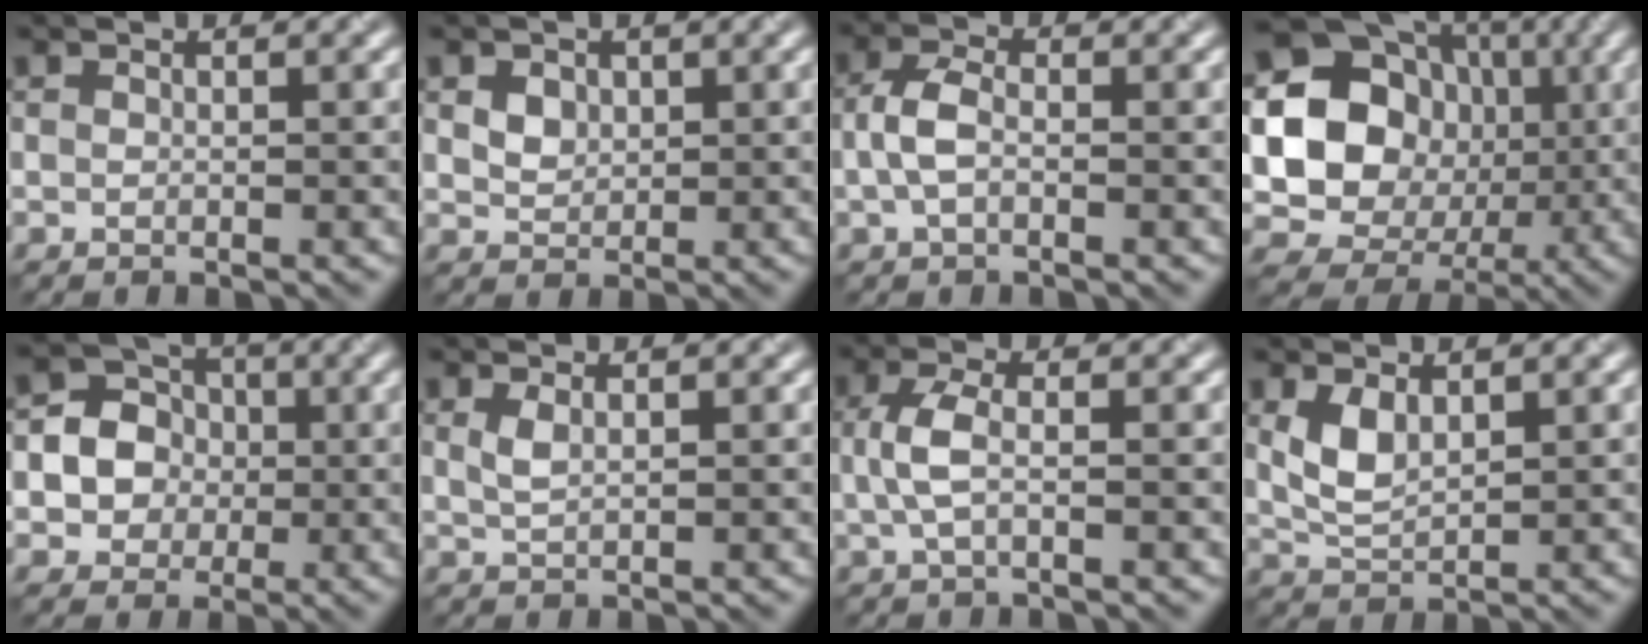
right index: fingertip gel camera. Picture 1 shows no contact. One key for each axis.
{"total": 2.7, "fx": 1.2, "fy": 2.0, "fz": 1.4, "tx": -0.033, "ty": 0.008, "tz": 0.024}
{"total": 2.7, "fx": -0.5, "fy": 1.4, "fz": 2.2, "tx": -0.051, "ty": 0.006, "tz": -0.014}
{"total": 19.8, "fx": 1.9, "fy": 18.0, "fz": 8.1, "tx": -0.179, "ty": 0.036, "tz": 0.003}
{"total": 6.1, "fx": -0.1, "fy": 5.7, "fz": 2.0, "tx": -0.029, "ty": 0.026, "tz": -0.031}
{"total": 1.2, "fx": 0.6, "fy": 0.4, "fz": 1.0, "tx": -0.026, "ty": -0.001, "tz": 0.015}
{"total": 2.8, "fx": 0.0, "fy": 1.0, "fz": 2.6, "tx": -0.063, "ty": 0.002, "tz": -0.003}
{"total": 2.8, "fx": 1.1, "fy": 1.5, "fz": 2.1, "tx": -0.051, "ty": -0.002, "tz": 0.029}